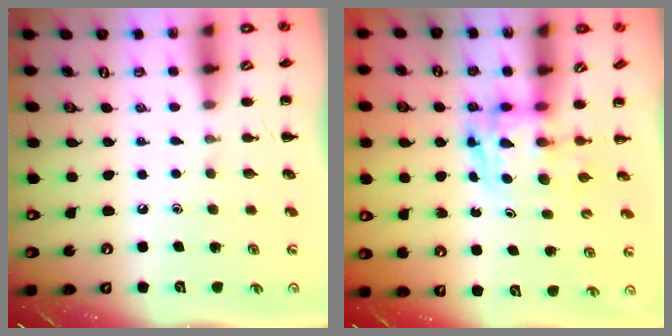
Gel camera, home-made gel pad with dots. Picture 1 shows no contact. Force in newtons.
{"total": 2.6, "press": 2.6, "slide": 0.2}